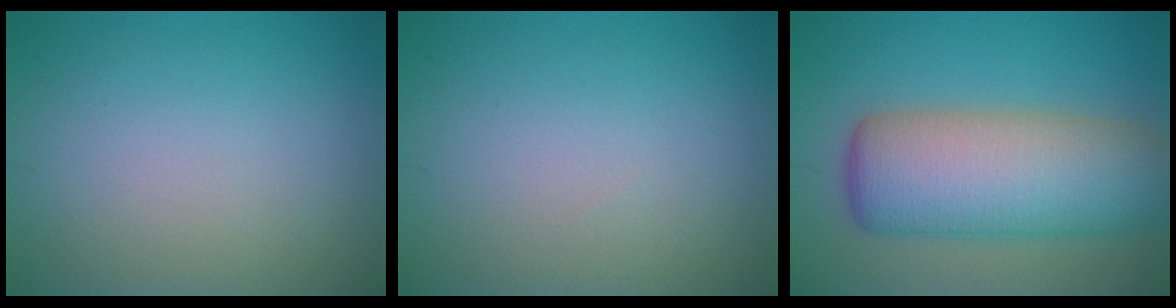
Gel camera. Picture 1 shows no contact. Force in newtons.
{"total": 0.0}
{"total": 10.6, "press": 10.6, "slide": 0.6}